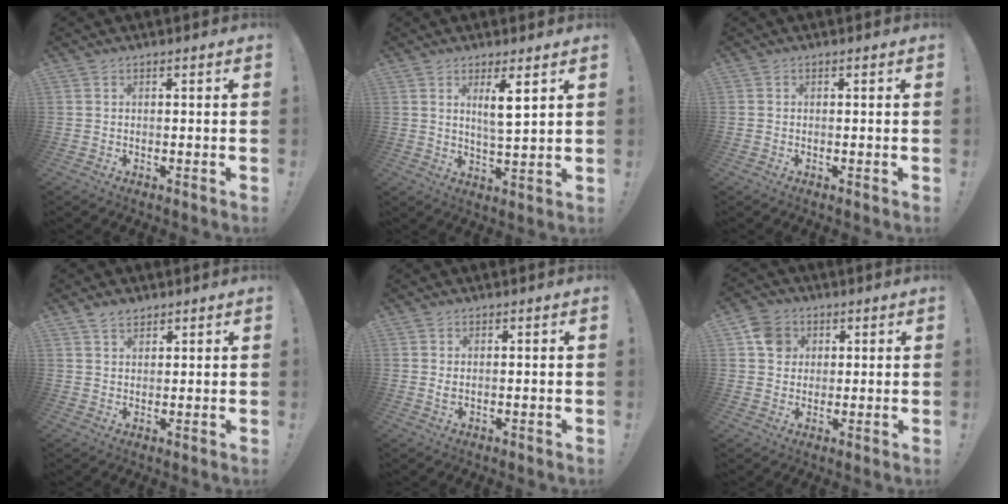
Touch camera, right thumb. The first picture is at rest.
{"total": 6.9, "force": [3.4, 0.7, 6.0], "torque": [-0.099, -0.016, 0.051]}
{"total": 0.0}
{"total": 3.6, "force": [2.7, 2.1, 1.0], "torque": [-0.010, -0.015, 0.049]}
{"total": 1.3, "force": [0.3, 0.6, 1.2], "torque": [-0.015, -0.001, 0.003]}
{"total": 7.8, "force": [2.7, 6.9, 2.4], "torque": [-0.031, -0.003, 0.056]}